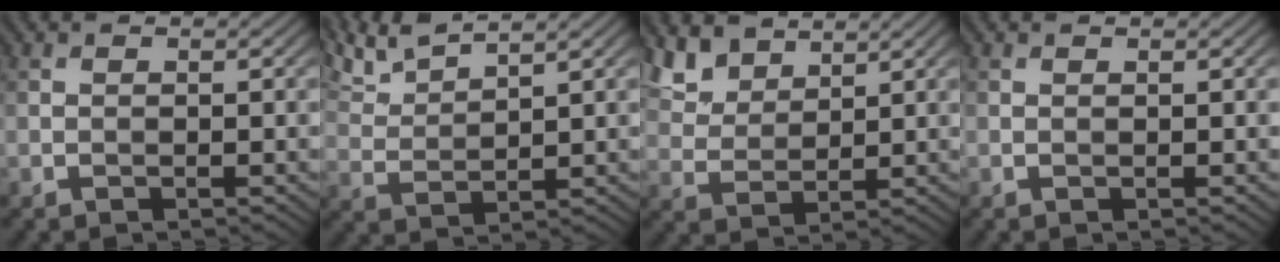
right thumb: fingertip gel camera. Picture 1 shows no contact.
{"total": 5.9, "force": [4.9, 1.1, 3.1], "torque": [-0.081, 0.013, 0.106]}
{"total": 5.9, "force": [4.4, 2.9, 2.7], "torque": [-0.074, 0.002, 0.096]}
{"total": 0.0}